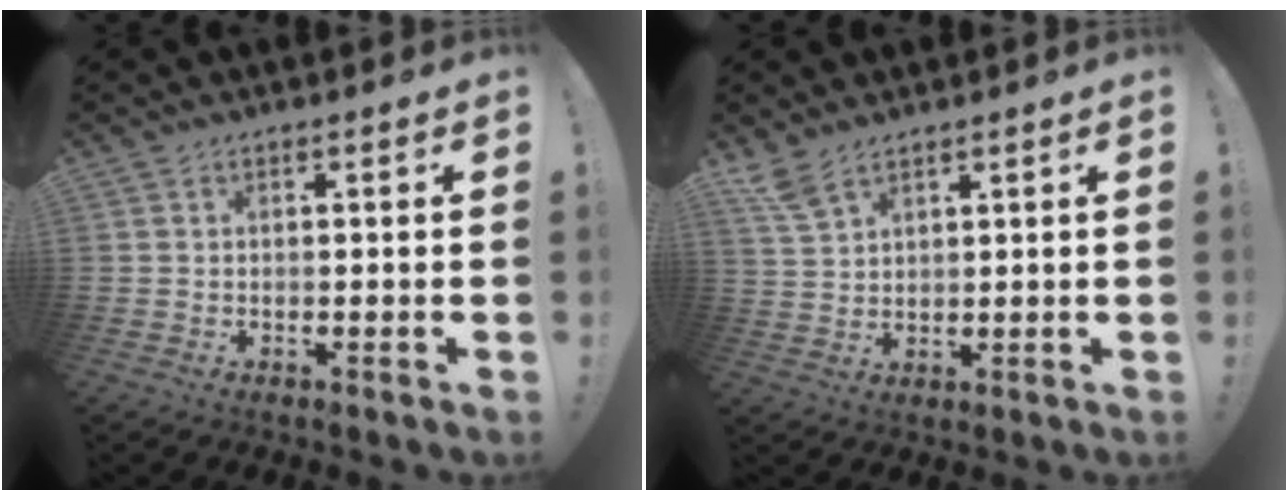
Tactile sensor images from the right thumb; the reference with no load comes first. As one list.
[{"total": 5.9, "force": [4.7, 2.2, 2.9], "torque": [-0.063, -0.020, 0.092]}]